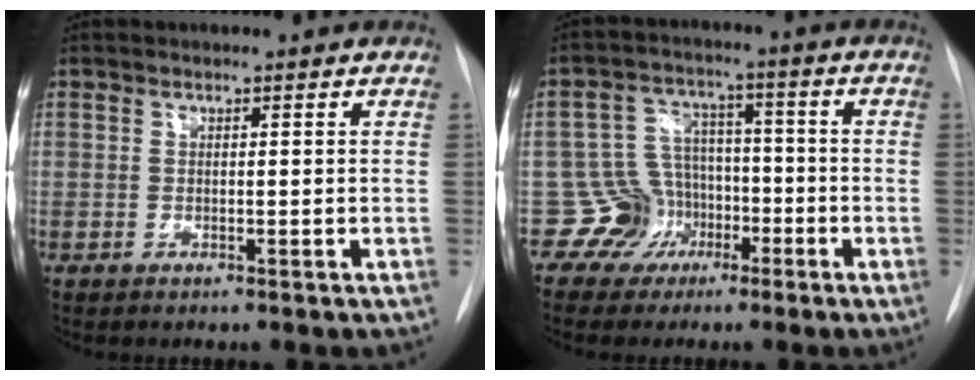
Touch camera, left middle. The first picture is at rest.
{"total": 6.6, "force": [-3.2, 5.8, -0.3], "torque": [0.020, 0.025, -0.051]}